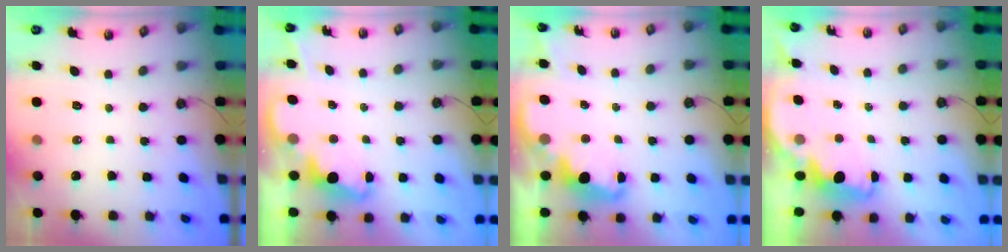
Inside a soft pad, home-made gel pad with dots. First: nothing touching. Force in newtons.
{"total": 2.5, "press": 2.4, "slide": 0.5}
{"total": 2.6, "press": 2.6, "slide": 0.6}
{"total": 2.2, "press": 2.1, "slide": 0.6}